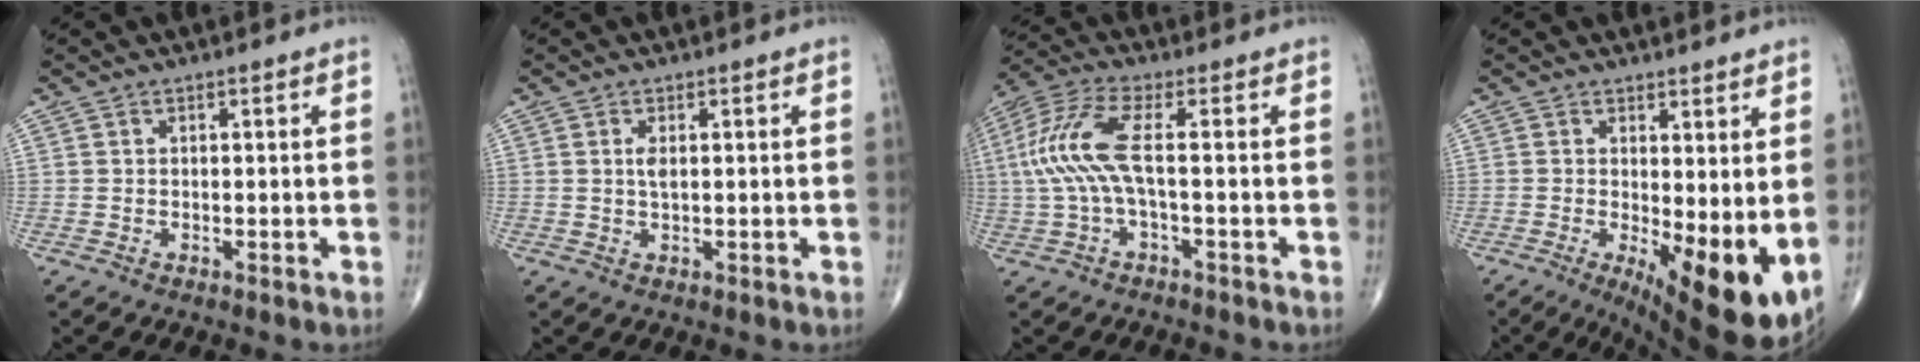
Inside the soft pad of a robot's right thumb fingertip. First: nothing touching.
{"total": 1.8, "force": [0.4, 0.7, 1.6], "torque": [-0.033, -0.002, 0.009]}
{"total": 10.2, "force": [-0.1, 2.6, 9.9], "torque": [-0.253, 0.031, -0.005]}
{"total": 12.2, "force": [-1.0, 4.2, 11.5], "torque": [-0.162, -0.029, -0.002]}